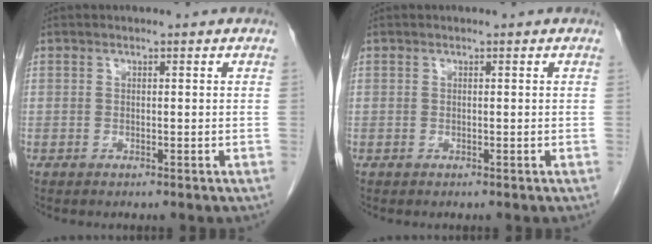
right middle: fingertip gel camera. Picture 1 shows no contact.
{"total": 0.0}